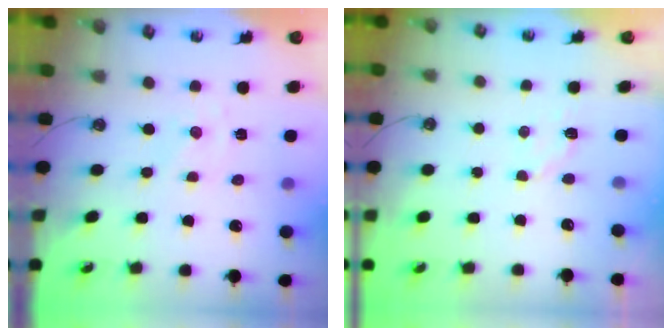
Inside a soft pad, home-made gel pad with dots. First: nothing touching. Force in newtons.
{"total": 3.0, "press": 2.9, "slide": 0.7}